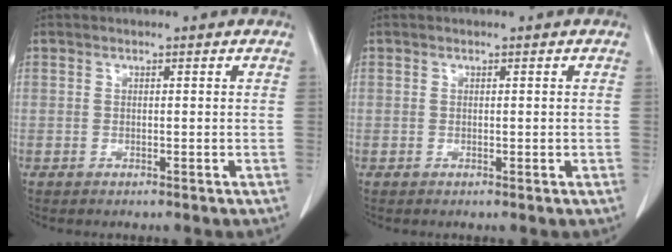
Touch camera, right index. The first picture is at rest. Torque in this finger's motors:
{"motor_torque": [-0.28, 0.36, -0.02, 0.01]}